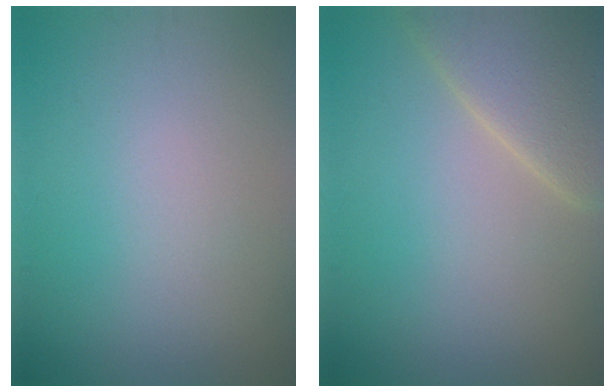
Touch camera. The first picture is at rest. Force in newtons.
{"total": 5.7, "press": 5.7, "slide": 0.6}